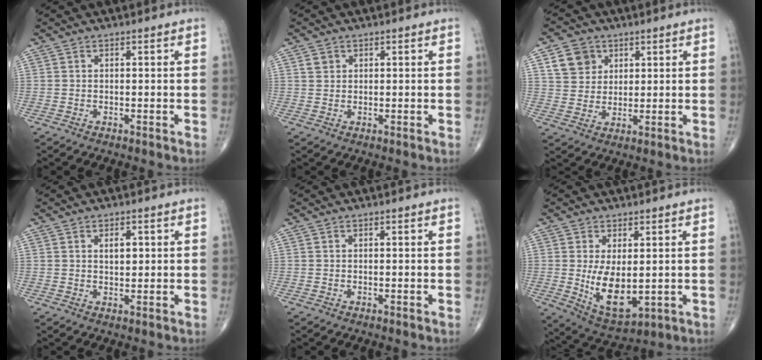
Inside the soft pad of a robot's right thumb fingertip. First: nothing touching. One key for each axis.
{"total": 1.6, "fx": 0.8, "fy": 1.3, "fz": 0.5, "tx": 0.000, "ty": -0.002, "tz": 0.012}
{"total": 7.0, "fx": 3.1, "fy": 5.9, "fz": 2.3, "tx": -0.016, "ty": -0.009, "tz": 0.057}
{"total": 2.8, "fx": 0.8, "fy": 1.6, "fz": 2.1, "tx": -0.023, "ty": -0.004, "tz": 0.012}
{"total": 0.0}
{"total": 10.2, "fx": -0.1, "fy": 5.2, "fz": 8.8, "tx": -0.137, "ty": -0.023, "tz": 0.020}